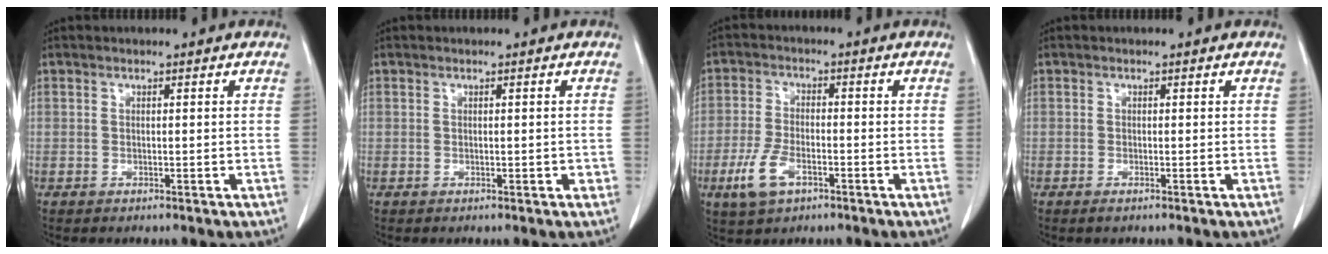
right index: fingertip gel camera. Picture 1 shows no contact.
{"total": 0.9, "force": [-0.2, 0.5, 0.7], "torque": [-0.011, 0.001, 0.001]}
{"total": 6.5, "force": [-3.1, 3.1, 4.8], "torque": [-0.111, -0.004, -0.058]}
{"total": 0.6, "force": [-0.5, 0.1, 0.4], "torque": [-0.007, -0.002, -0.007]}